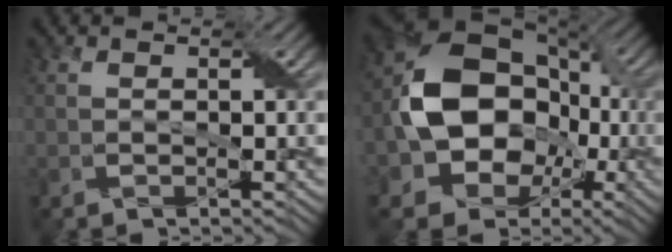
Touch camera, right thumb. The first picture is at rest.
{"total": 15.9, "force": [-2.4, 12.3, 9.7], "torque": [-0.183, -0.008, -0.049]}